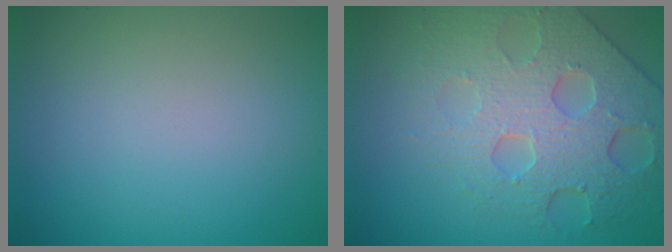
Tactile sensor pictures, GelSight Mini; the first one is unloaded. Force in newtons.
{"total": 6.3, "press": 5.1, "slide": 3.8}